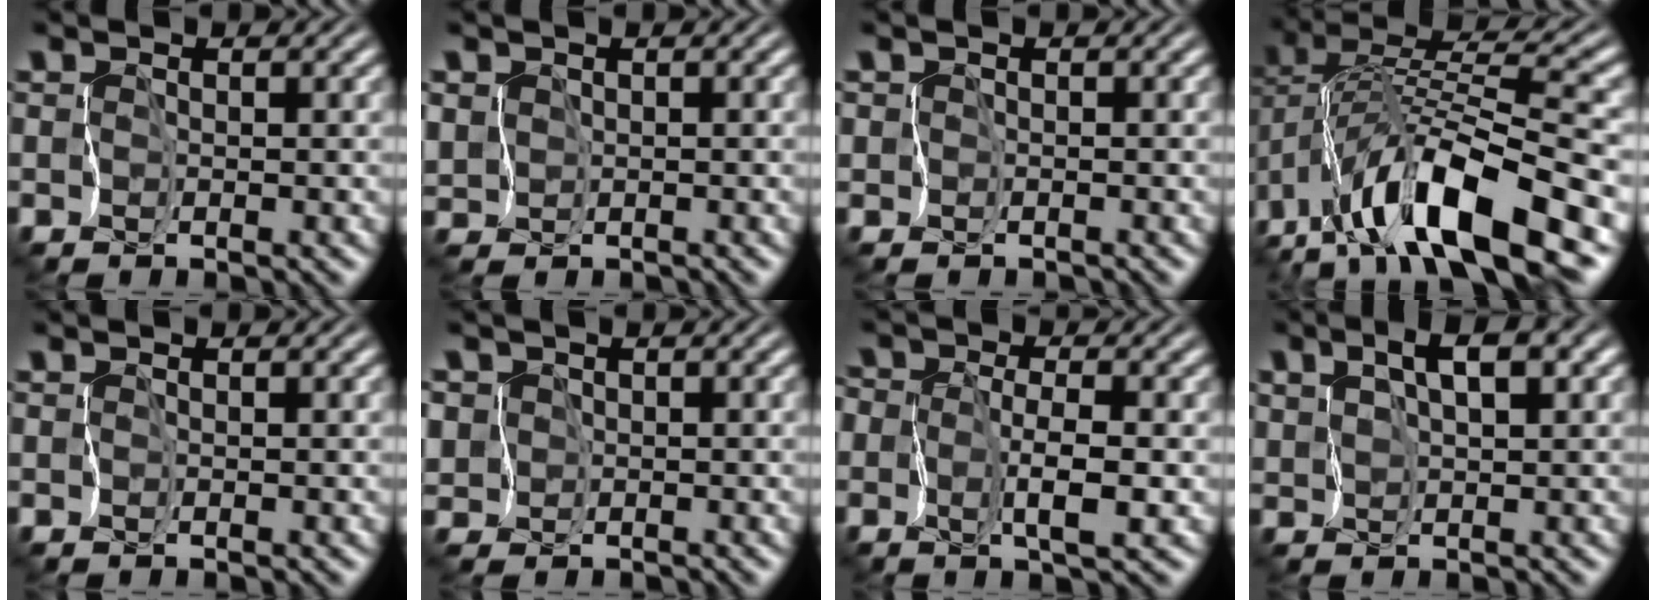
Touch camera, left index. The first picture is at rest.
{"total": 1.6, "force": [-0.1, 1.5, 0.3], "torque": [-0.018, -0.002, -0.009]}
{"total": 1.2, "force": [-0.3, 1.2, 0.1], "torque": [0.001, 0.006, -0.020]}
{"total": 12.3, "force": [-6.3, 3.3, 10.0], "torque": [-0.189, 0.016, -0.127]}
{"total": 0.0}
{"total": 4.0, "force": [0.5, 3.8, 1.2], "torque": [-0.052, 0.017, -0.033]}
{"total": 4.0, "force": [-0.5, 1.7, 3.6], "torque": [-0.058, 0.001, -0.020]}
{"total": 4.6, "force": [2.2, 1.7, 3.7], "torque": [-0.076, 0.009, 0.029]}